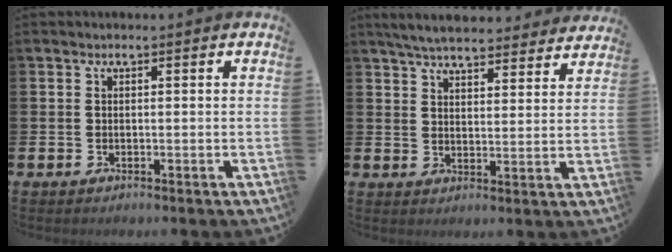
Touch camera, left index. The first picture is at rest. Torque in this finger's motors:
{"motor_torque": [1.09, -1.05, 0.30, 0.16]}